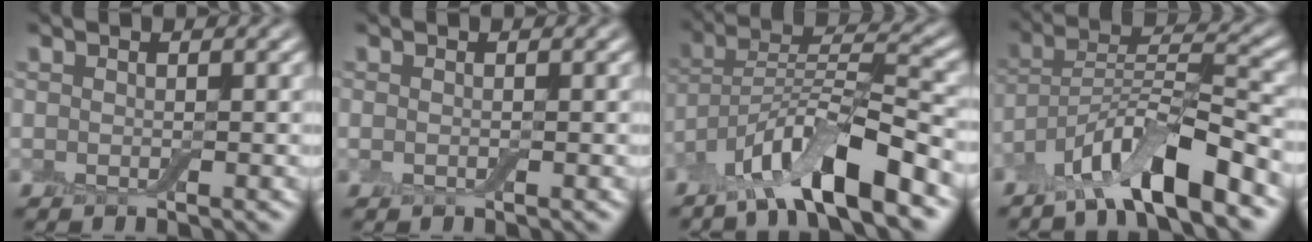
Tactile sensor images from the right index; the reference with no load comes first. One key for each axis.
{"total": 0.0}
{"total": 9.7, "fx": -6.5, "fy": 2.0, "fz": 6.9, "tx": -0.117, "ty": 0.013, "tz": -0.122}
{"total": 8.8, "fx": -6.2, "fy": 1.7, "fz": 6.0, "tx": -0.099, "ty": 0.013, "tz": -0.114}